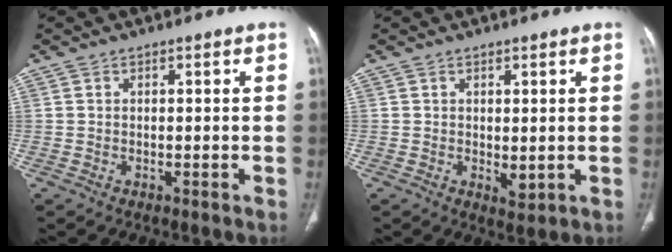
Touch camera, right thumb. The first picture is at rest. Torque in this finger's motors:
{"motor_torque": [2.61, 2.40, 0.98, -0.99, 0.41]}